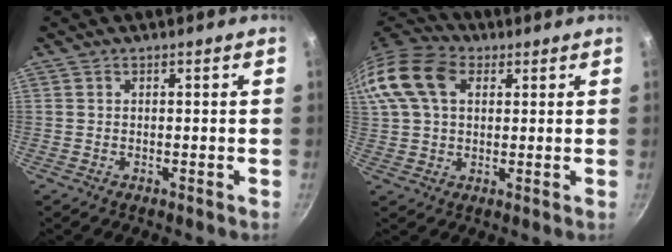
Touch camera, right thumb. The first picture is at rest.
{"total": 17.5, "force": [5.6, 12.1, 11.4], "torque": [-0.244, 0.027, 0.090]}